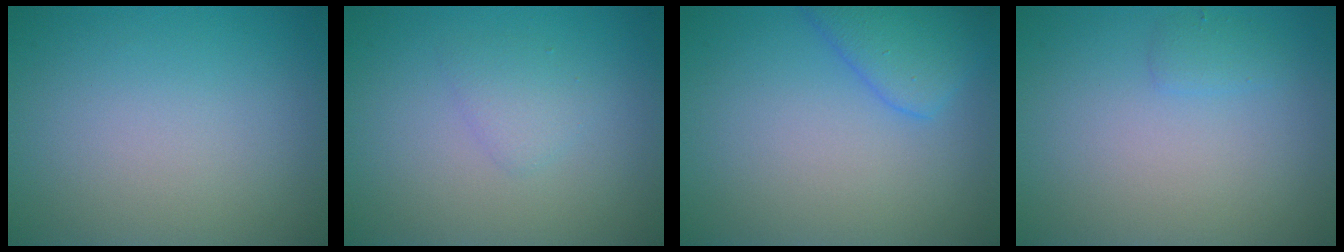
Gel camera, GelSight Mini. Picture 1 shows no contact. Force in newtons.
{"total": 1.4, "press": 1.4, "slide": 0.0}
{"total": 3.4, "press": 3.4, "slide": 0.2}
{"total": 1.0, "press": 0.9, "slide": 0.1}